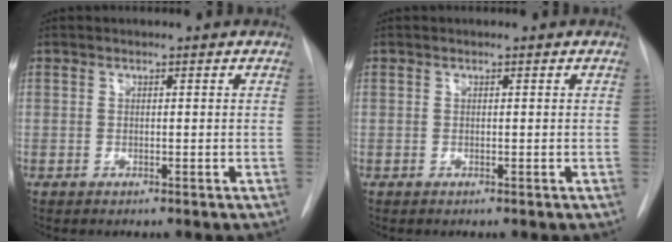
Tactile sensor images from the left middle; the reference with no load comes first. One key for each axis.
{"total": 0.0}